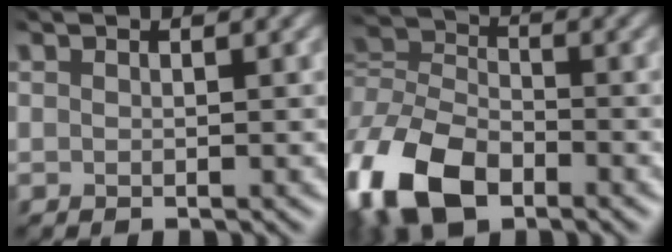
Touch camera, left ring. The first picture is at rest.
{"total": 9.9, "force": [-6.5, 5.1, 5.4], "torque": [-0.133, -0.021, -0.142]}